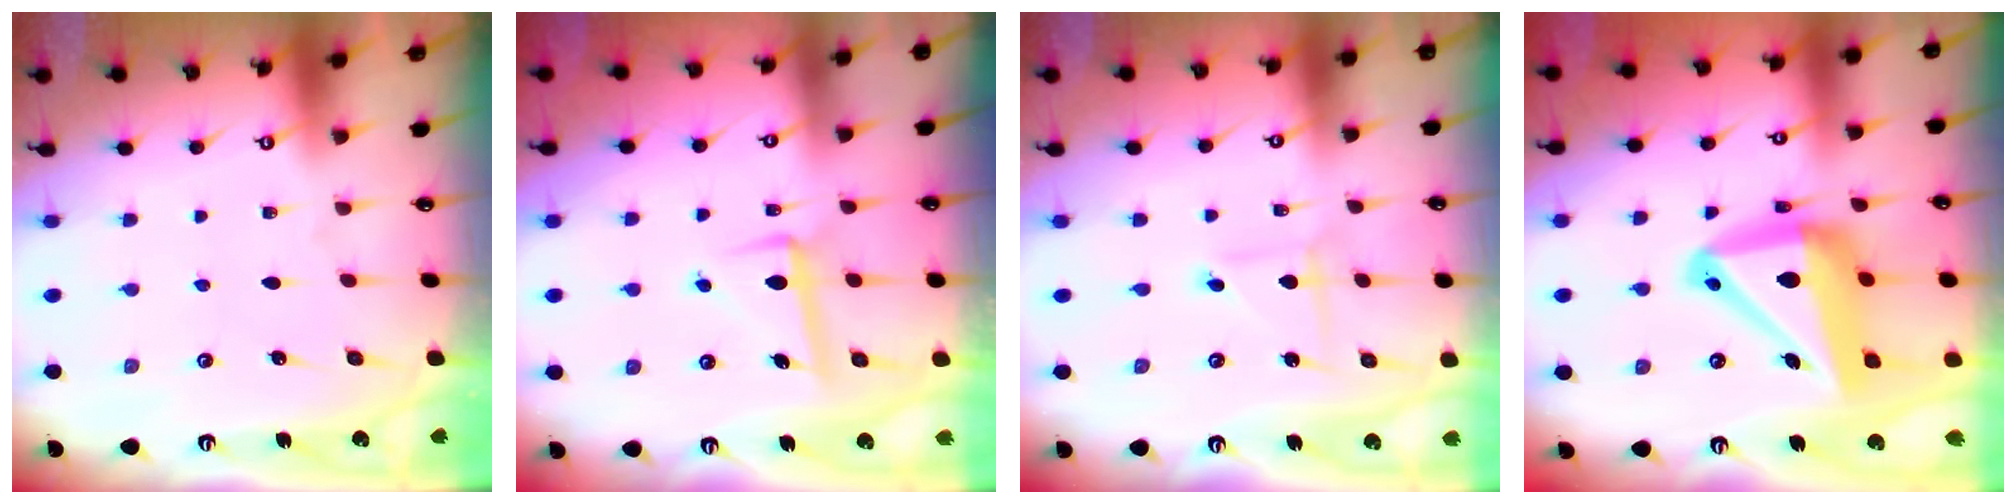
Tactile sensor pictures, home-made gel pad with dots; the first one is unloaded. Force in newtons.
{"total": 6.3, "press": 6.1, "slide": 1.4}
{"total": 1.4, "press": 1.3, "slide": 0.1}
{"total": 18.6, "press": 18.4, "slide": 2.9}